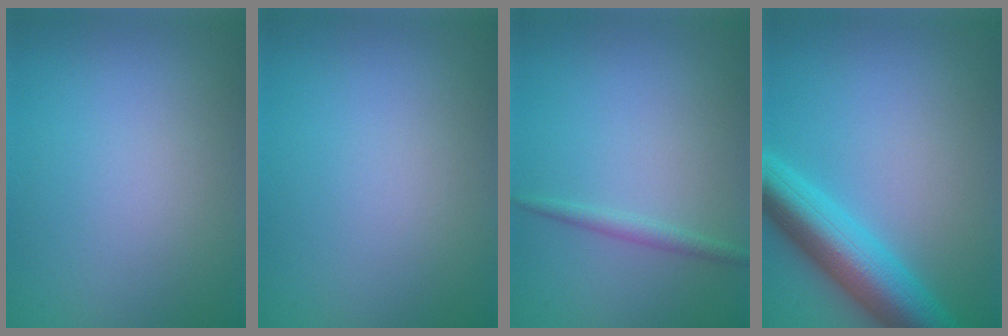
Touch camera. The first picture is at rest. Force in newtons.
{"total": 0.0}
{"total": 1.3, "press": 1.3, "slide": 0.1}
{"total": 7.7, "press": 7.7, "slide": 0.3}